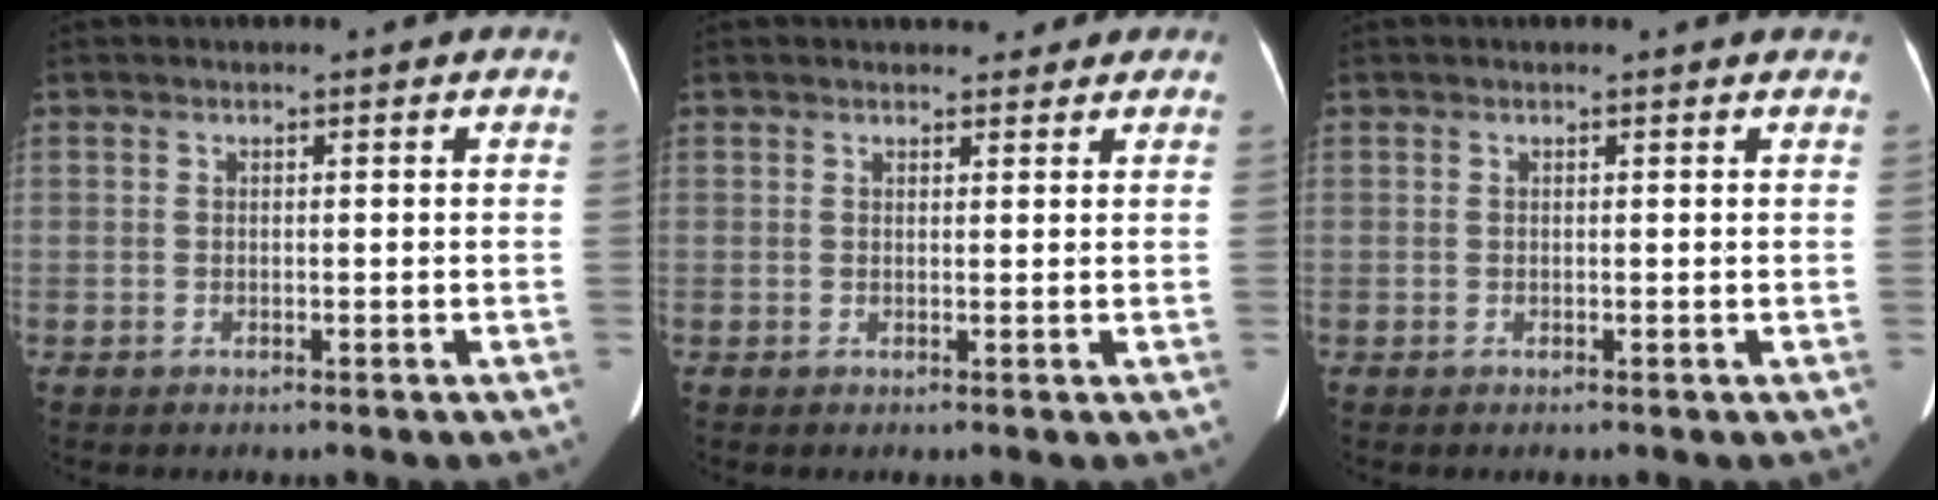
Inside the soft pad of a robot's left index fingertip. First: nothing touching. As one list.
[{"total": 5.3, "force": [4.6, 1.8, 1.9], "torque": [-0.011, 0.014, 0.055]}, {"total": 1.7, "force": [1.7, 0.3, 0.3], "torque": [-0.011, 0.004, 0.008]}]